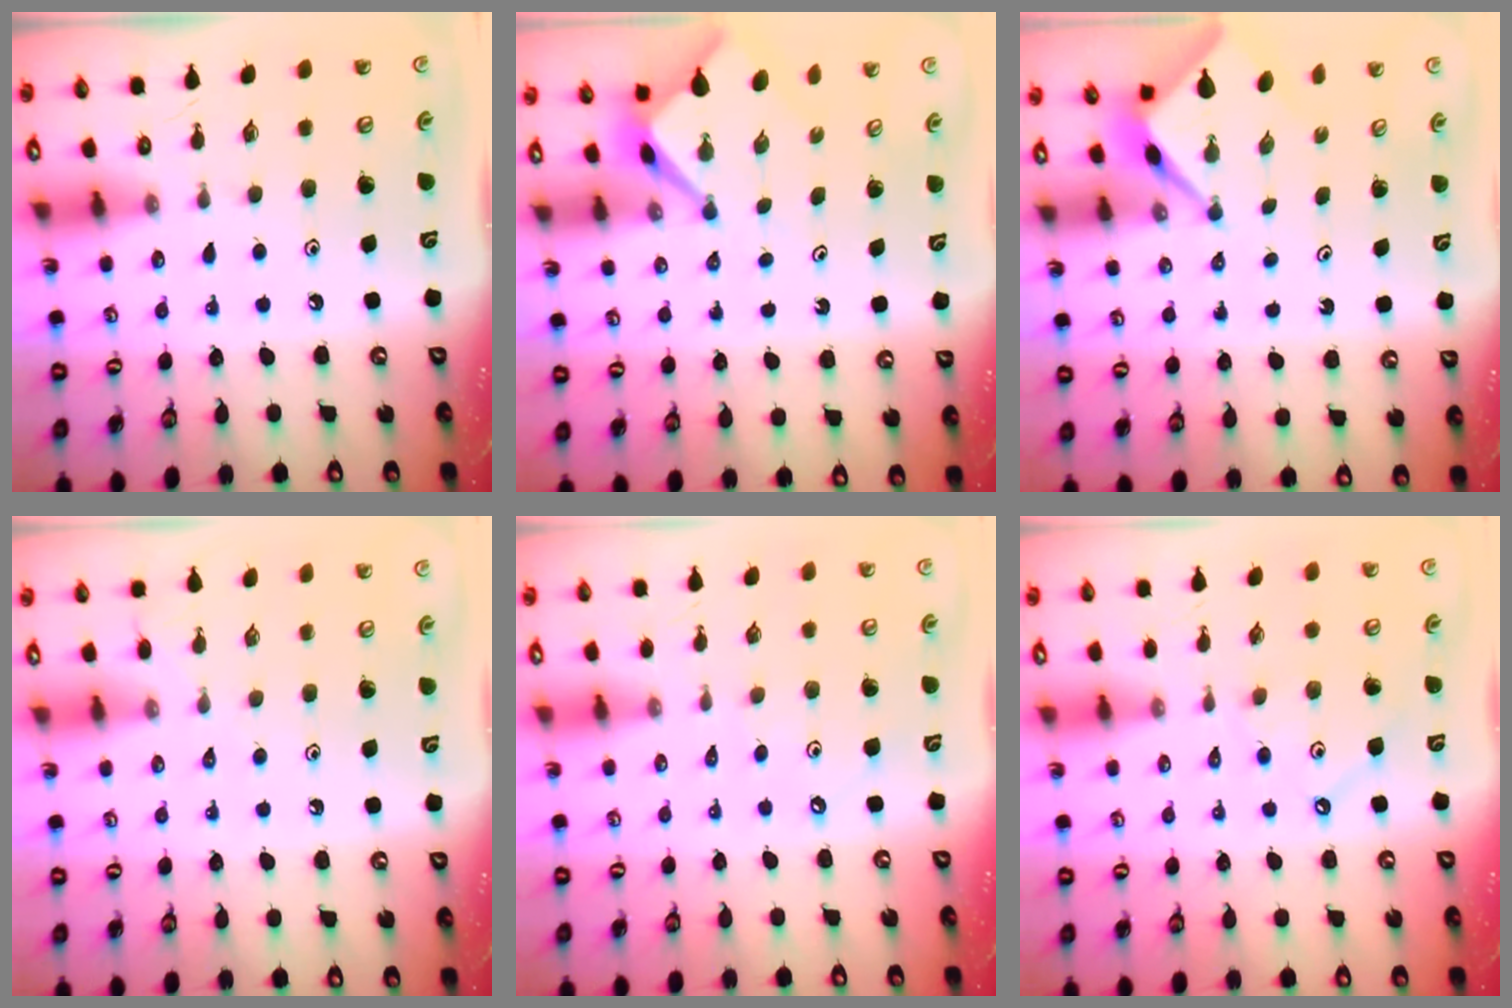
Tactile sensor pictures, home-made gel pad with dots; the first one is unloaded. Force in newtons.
{"total": 3.2, "press": 3.2, "slide": 0.3}
{"total": 2.6, "press": 2.6, "slide": 0.1}
{"total": 4.0, "press": 4.0, "slide": 0.7}
{"total": 2.5, "press": 2.5, "slide": 0.5}
{"total": 2.3, "press": 2.3, "slide": 0.2}